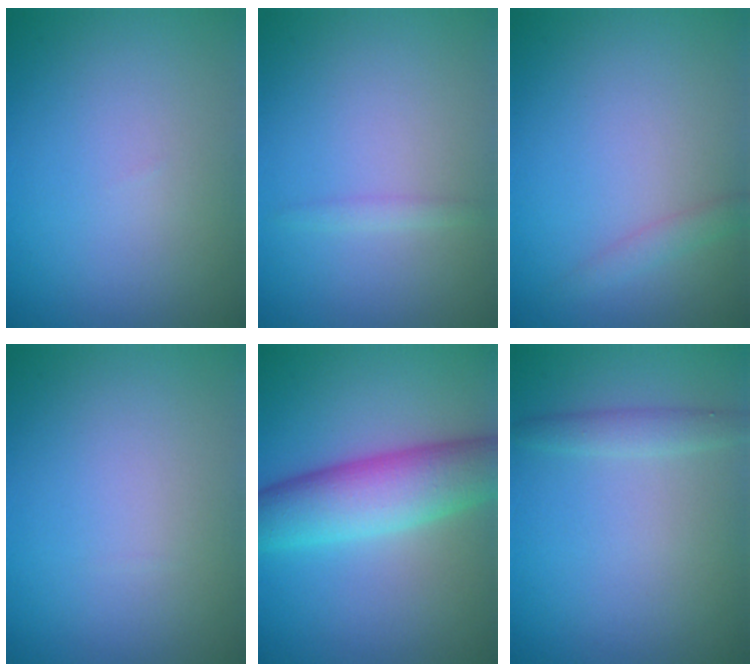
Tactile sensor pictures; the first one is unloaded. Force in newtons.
{"total": 0.8, "press": 0.8, "slide": 0.0}
{"total": 1.2, "press": 1.2, "slide": 0.2}
{"total": 0.0}
{"total": 7.5, "press": 7.5, "slide": 0.1}
{"total": 1.5, "press": 1.5, "slide": 0.0}